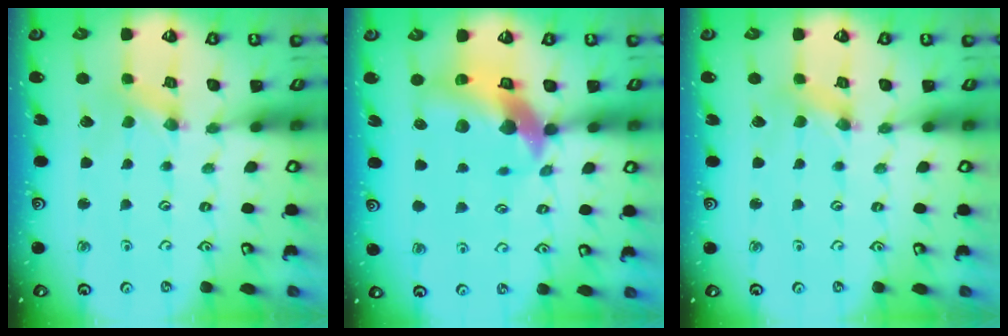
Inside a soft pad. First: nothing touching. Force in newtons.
{"total": 13.7, "press": 13.6, "slide": 2.1}
{"total": 0.8, "press": 0.7, "slide": 0.3}